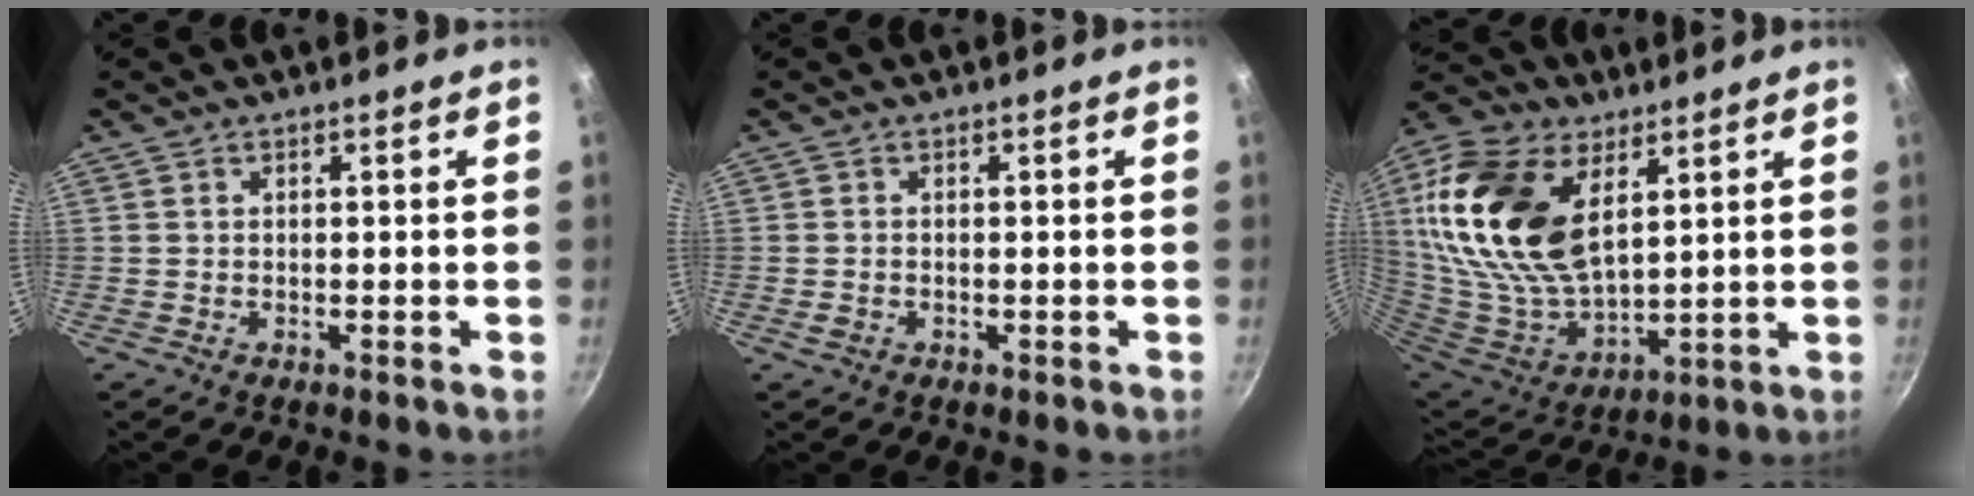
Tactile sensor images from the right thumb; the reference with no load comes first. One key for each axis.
{"total": 1.4, "fx": -0.5, "fy": 0.9, "fz": 0.9, "tx": -0.020, "ty": 0.003, "tz": -0.011}
{"total": 24.9, "fx": 8.5, "fy": 14.5, "fz": 18.3, "tx": -0.359, "ty": -0.033, "tz": 0.165}